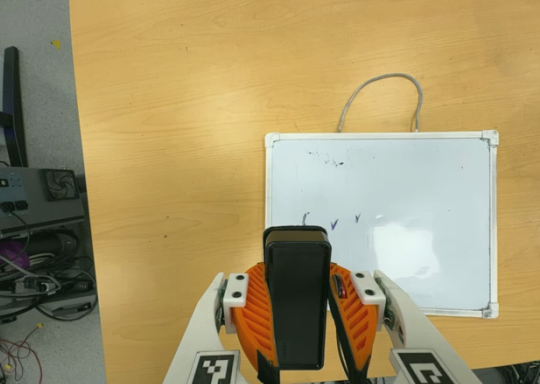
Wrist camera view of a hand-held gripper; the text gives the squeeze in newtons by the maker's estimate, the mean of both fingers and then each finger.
{"total": 8.5, "left": 7.0, "right": 10.0}